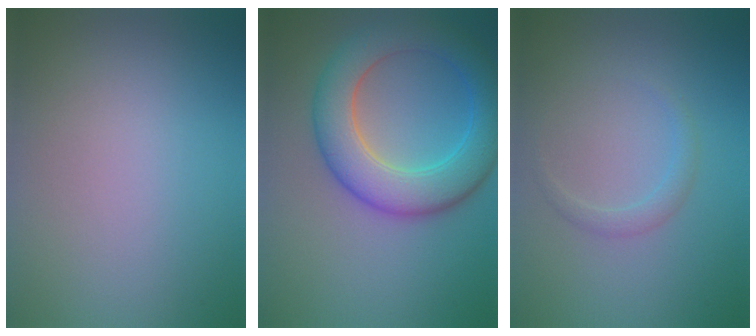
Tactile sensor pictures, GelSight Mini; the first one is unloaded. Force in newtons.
{"total": 7.3, "press": 7.3, "slide": 0.2}
{"total": 1.2, "press": 1.1, "slide": 0.2}